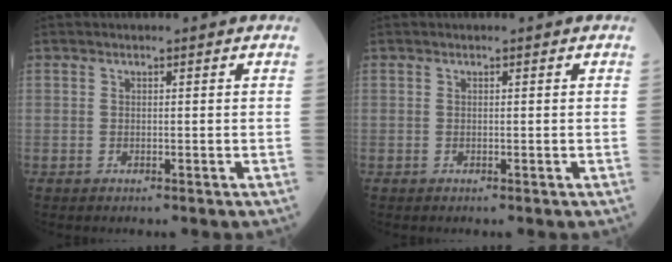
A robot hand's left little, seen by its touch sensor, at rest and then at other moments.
{"total": 0.0}